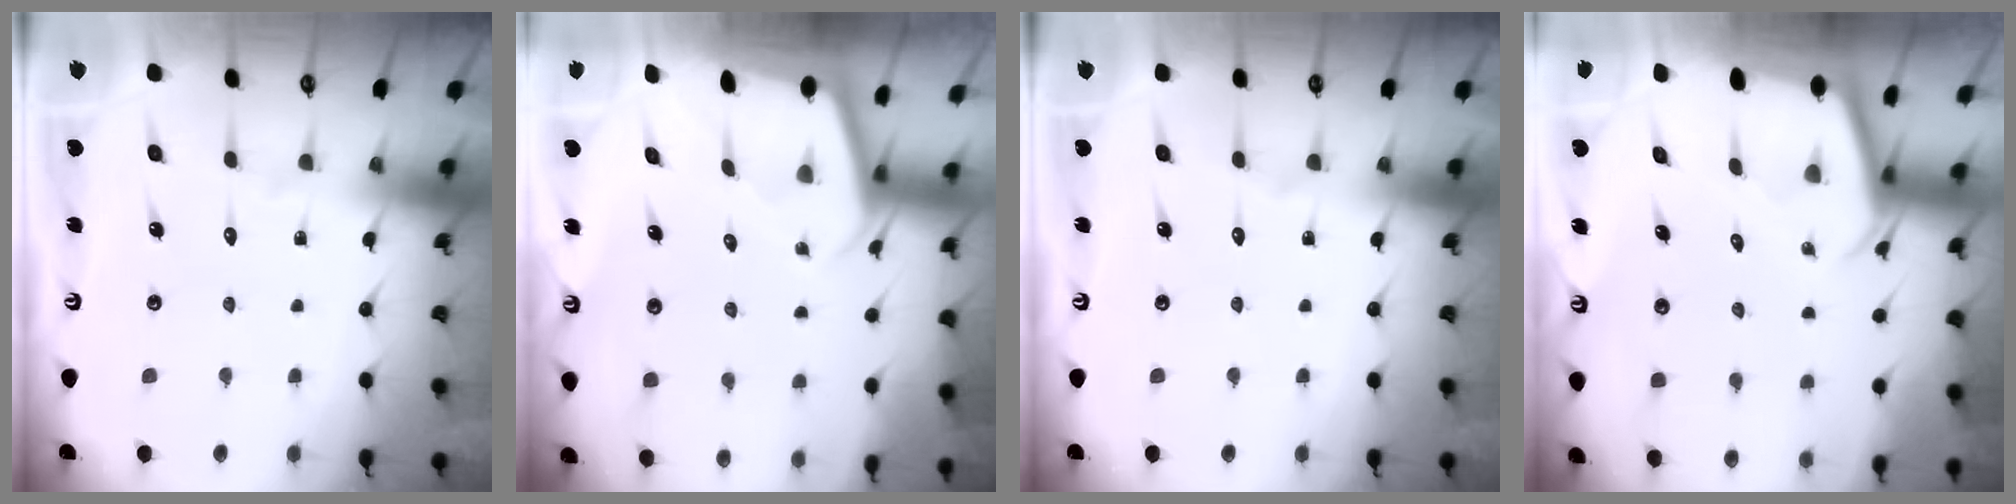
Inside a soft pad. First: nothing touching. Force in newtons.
{"total": 1.9, "press": 1.9, "slide": 0.0}
{"total": 0.0}
{"total": 2.2, "press": 2.2, "slide": 0.1}